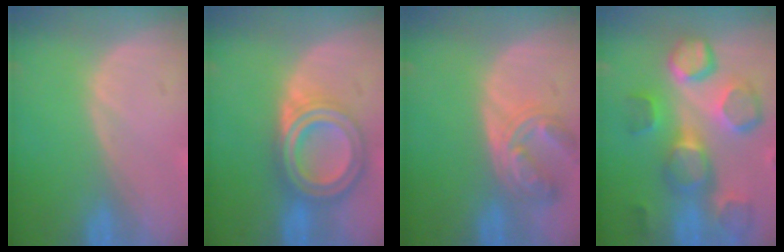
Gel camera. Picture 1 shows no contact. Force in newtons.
{"total": 7.9, "press": 7.8, "slide": 0.4}
{"total": 6.1, "press": 6.0, "slide": 0.7}
{"total": 11.4, "press": 10.8, "slide": 3.6}